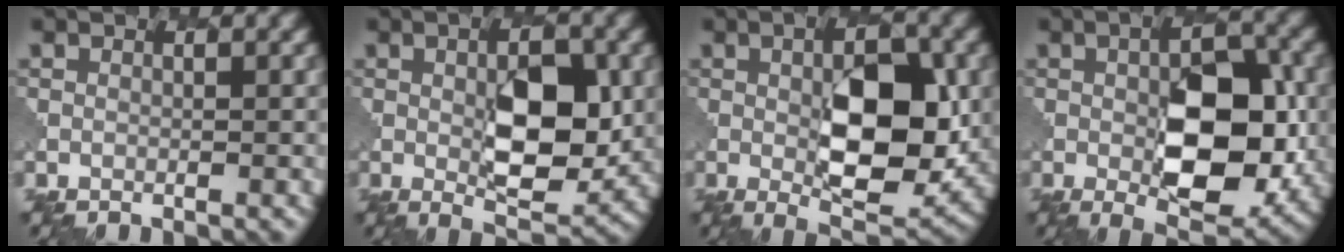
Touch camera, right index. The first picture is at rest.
{"total": 7.1, "force": [0.1, 2.9, 6.5], "torque": [-0.094, -0.006, 0.008]}
{"total": 9.1, "force": [-0.2, 3.8, 8.3], "torque": [-0.120, -0.003, 0.005]}
{"total": 9.1, "force": [-0.9, 4.1, 8.1], "torque": [-0.118, 0.001, -0.009]}